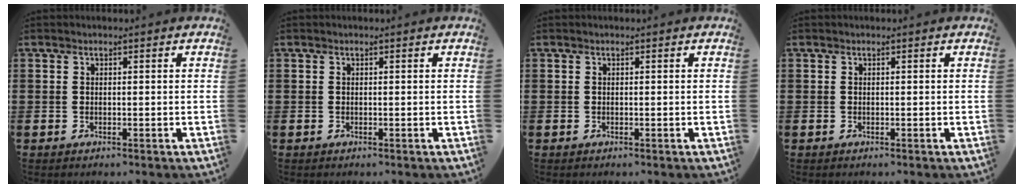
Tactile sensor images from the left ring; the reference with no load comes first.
{"total": 0.0}
{"total": 0.0}
{"total": 0.0}